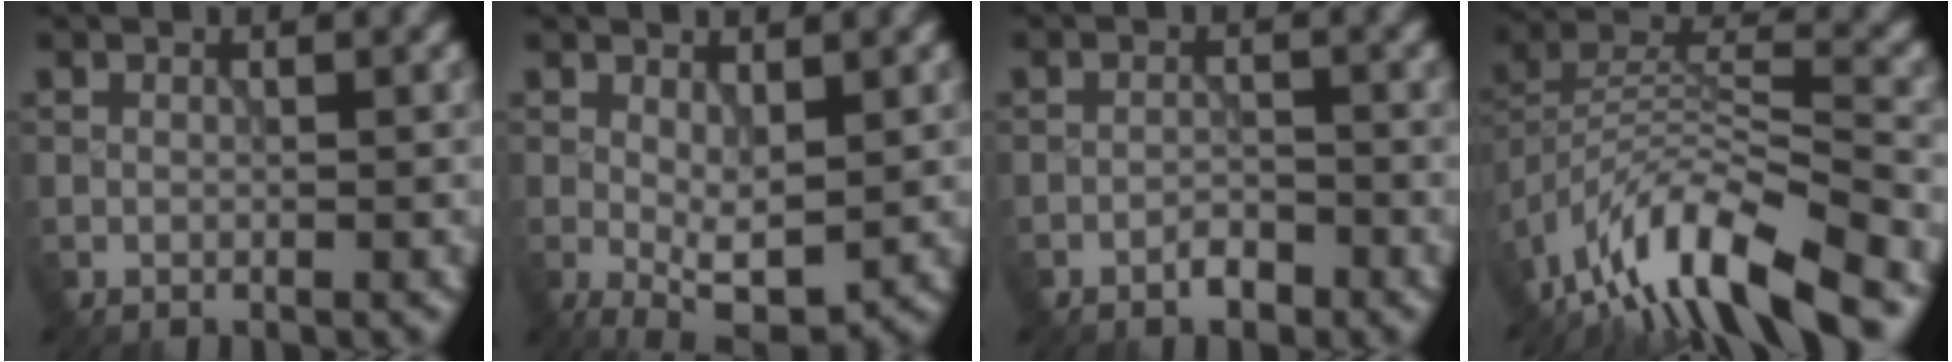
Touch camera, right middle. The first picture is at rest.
{"total": 4.2, "force": [-0.1, 1.7, 3.8], "torque": [-0.069, -0.008, 0.002]}
{"total": 1.6, "force": [-1.2, 0.6, 0.9], "torque": [-0.013, 0.004, -0.023]}
{"total": 12.1, "force": [-9.2, 2.7, 7.4], "torque": [-0.126, 0.013, -0.173]}